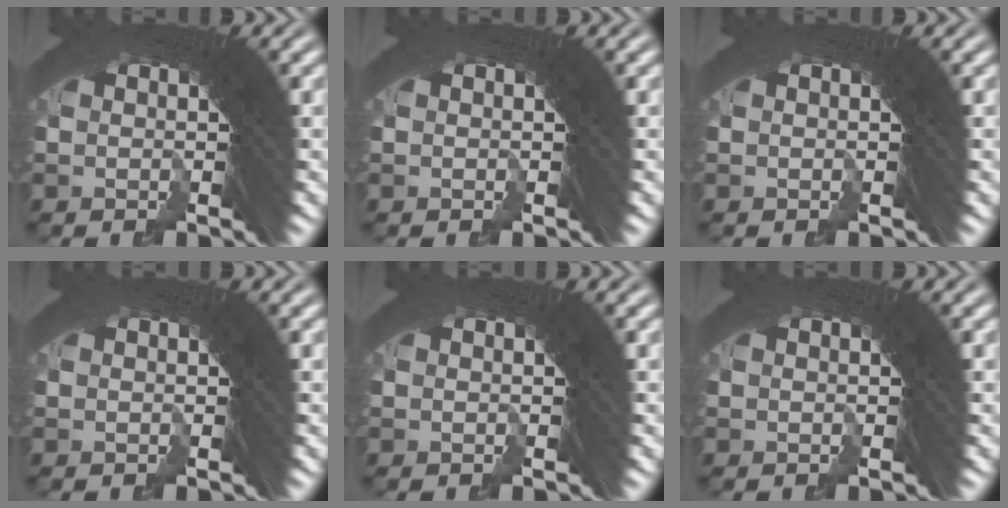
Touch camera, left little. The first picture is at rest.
{"total": 0.0}
{"total": 0.0}
{"total": 0.0}
{"total": 0.0}
{"total": 0.0}